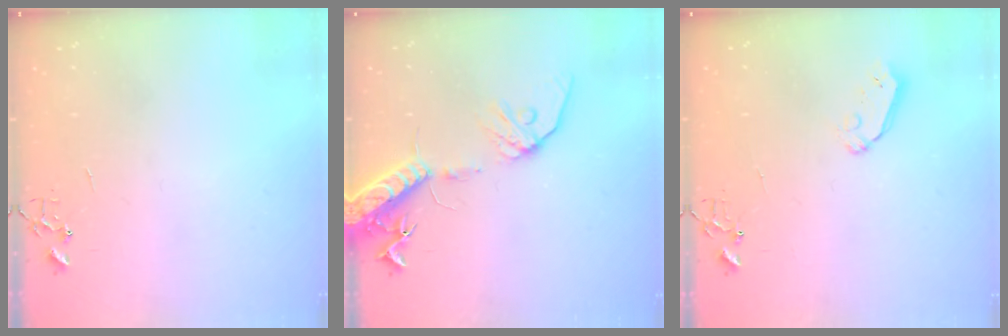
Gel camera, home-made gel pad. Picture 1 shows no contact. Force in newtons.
{"total": 16.6, "press": 16.2, "slide": 3.5}
{"total": 5.2, "press": 5.1, "slide": 0.5}